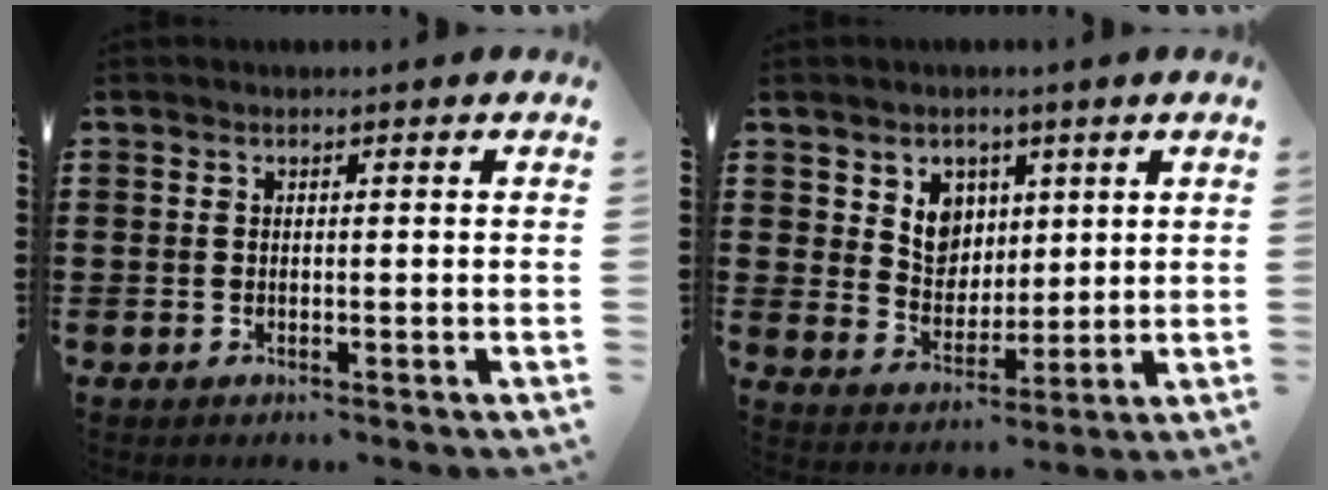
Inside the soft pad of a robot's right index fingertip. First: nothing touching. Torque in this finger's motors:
{"motor_torque": [0.17, 0.05, 0.14, 0.07]}